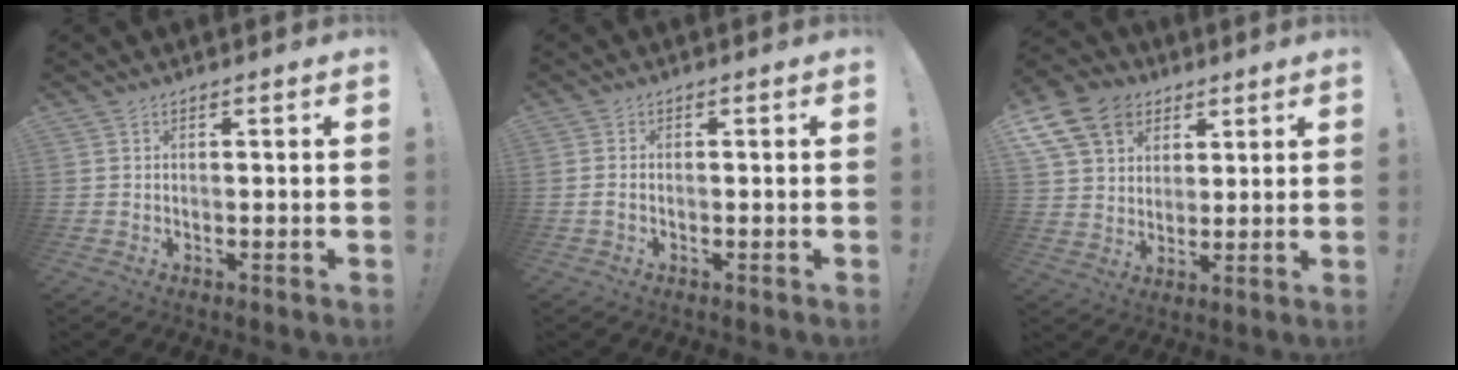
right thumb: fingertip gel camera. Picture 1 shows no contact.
{"total": 1.3, "force": [-0.3, 0.7, 1.0], "torque": [-0.022, 0.005, -0.004]}
{"total": 14.8, "force": [7.0, 11.1, 6.7], "torque": [-0.104, -0.033, 0.141]}